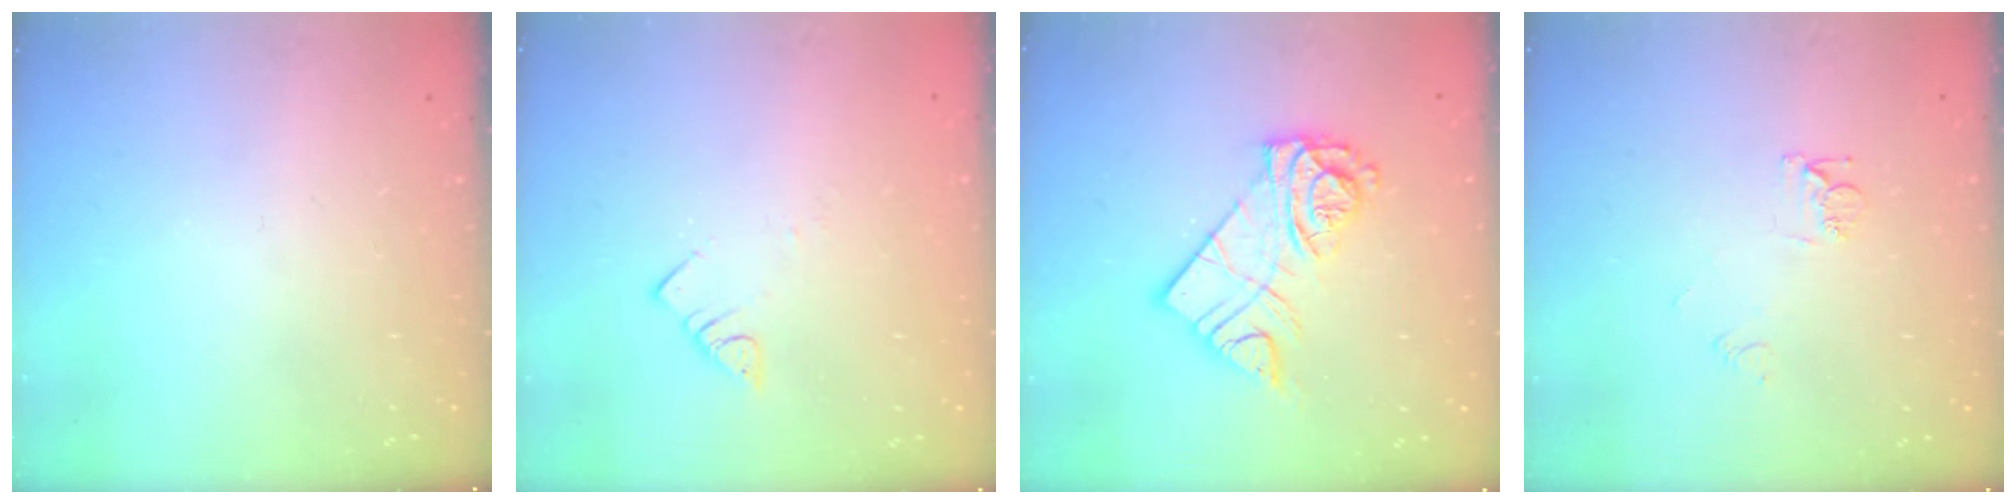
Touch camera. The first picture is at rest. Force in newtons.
{"total": 2.8, "press": 2.8, "slide": 0.2}
{"total": 12.4, "press": 12.4, "slide": 0.9}
{"total": 6.3, "press": 6.3, "slide": 0.6}